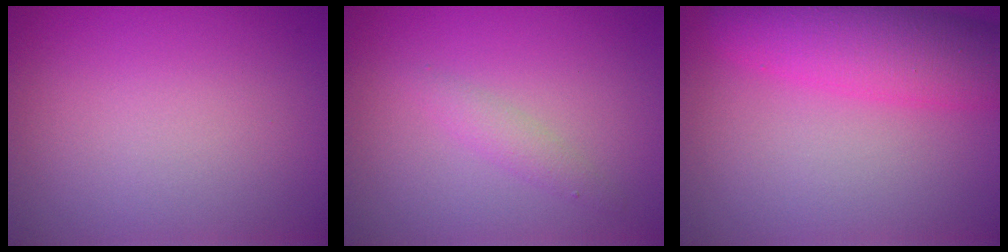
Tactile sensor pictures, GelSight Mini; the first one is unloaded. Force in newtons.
{"total": 1.3, "press": 1.3, "slide": 0.0}
{"total": 6.9, "press": 6.9, "slide": 0.2}